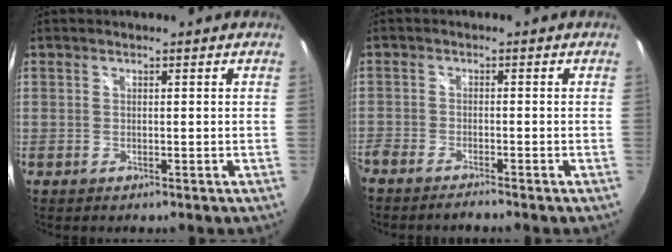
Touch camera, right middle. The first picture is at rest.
{"total": 3.6, "force": [-3.3, 0.3, 1.2], "torque": [-0.043, -0.013, -0.066]}